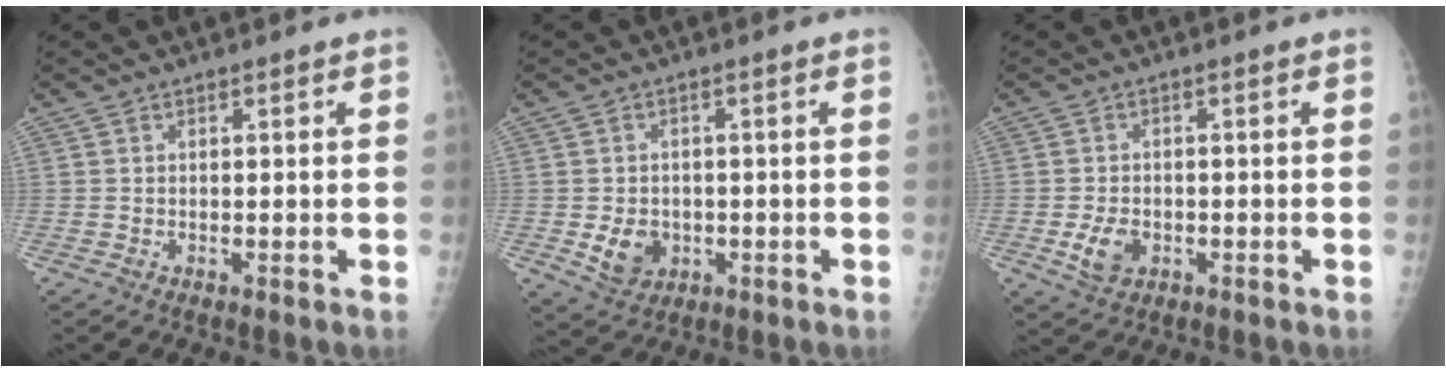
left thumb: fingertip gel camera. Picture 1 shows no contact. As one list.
[{"total": 5.5, "force": [-1.1, 4.5, 2.9], "torque": [-0.034, 0.001, -0.005]}, {"total": 4.6, "force": [-1.4, 3.2, 3.0], "torque": [-0.052, -0.002, -0.021]}]